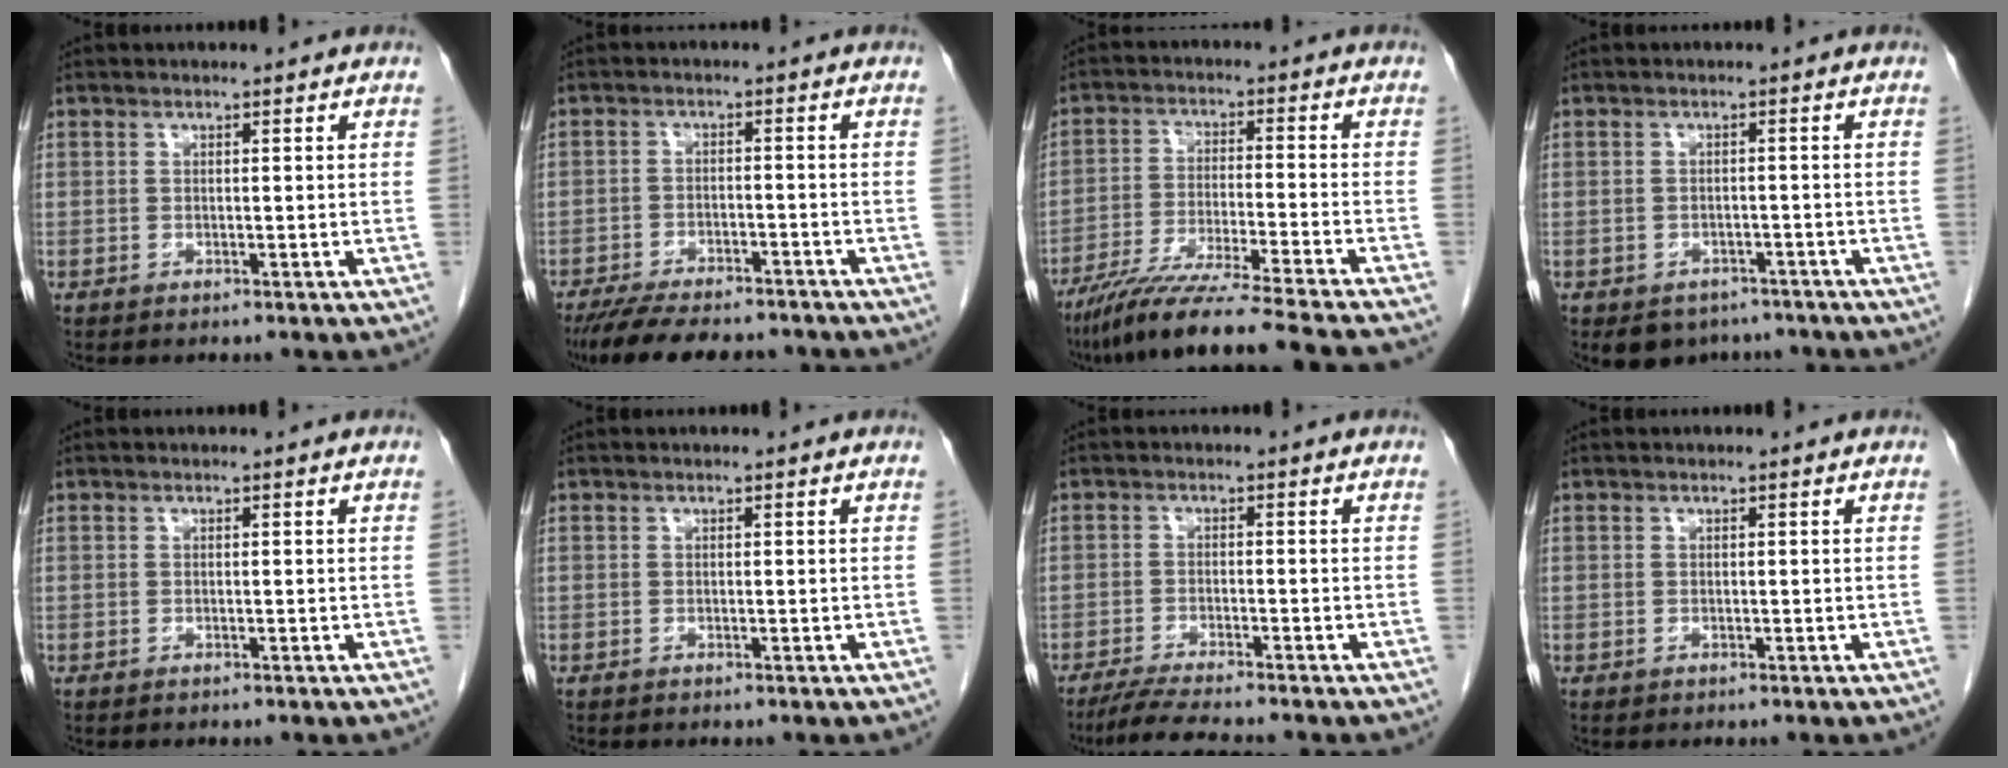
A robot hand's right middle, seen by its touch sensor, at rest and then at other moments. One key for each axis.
{"total": 13.2, "fx": -11.3, "fy": 3.6, "fz": 5.7, "tx": -0.103, "ty": -0.009, "tz": -0.162}
{"total": 18.4, "fx": -15.8, "fy": -1.8, "fz": 9.2, "tx": -0.144, "ty": -0.052, "tz": -0.254}
{"total": 5.5, "fx": -4.3, "fy": 3.3, "fz": 0.8, "tx": 0.000, "ty": 0.007, "tz": -0.055}
{"total": 0.0}
{"total": 0.0}
{"total": 7.0, "fx": -6.1, "fy": -0.1, "fz": 3.4, "tx": -0.058, "ty": -0.022, "tz": -0.102}
{"total": 0.0}